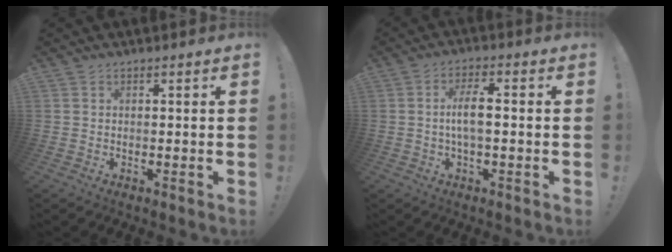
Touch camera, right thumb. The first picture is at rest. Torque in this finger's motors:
{"motor_torque": [-0.06, 0.29, -0.14, 0.26, 0.05]}